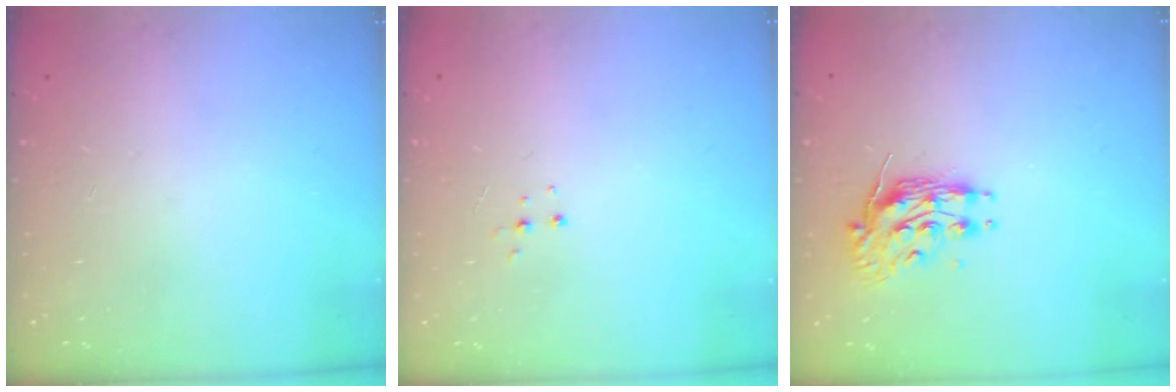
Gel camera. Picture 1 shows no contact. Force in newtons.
{"total": 3.8, "press": 3.8, "slide": 0.3}
{"total": 9.8, "press": 9.7, "slide": 0.8}